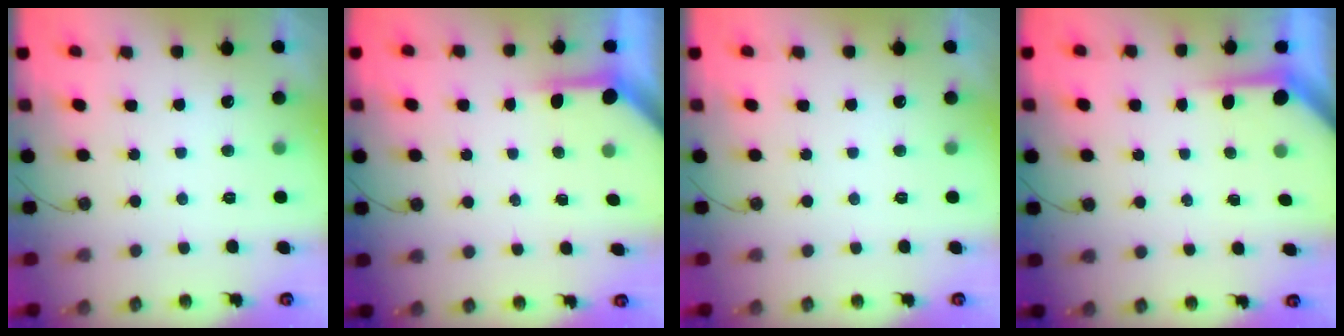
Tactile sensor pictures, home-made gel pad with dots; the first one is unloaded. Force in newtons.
{"total": 3.8, "press": 3.8, "slide": 0.4}
{"total": 0.0}
{"total": 3.7, "press": 3.7, "slide": 0.3}